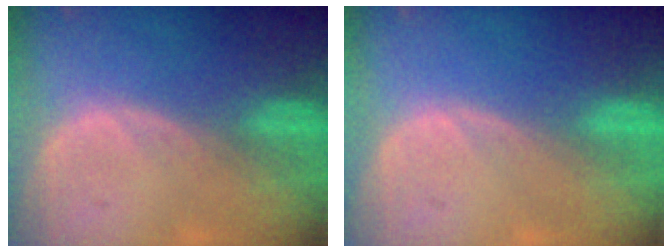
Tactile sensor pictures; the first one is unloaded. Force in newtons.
{"total": 0.0}